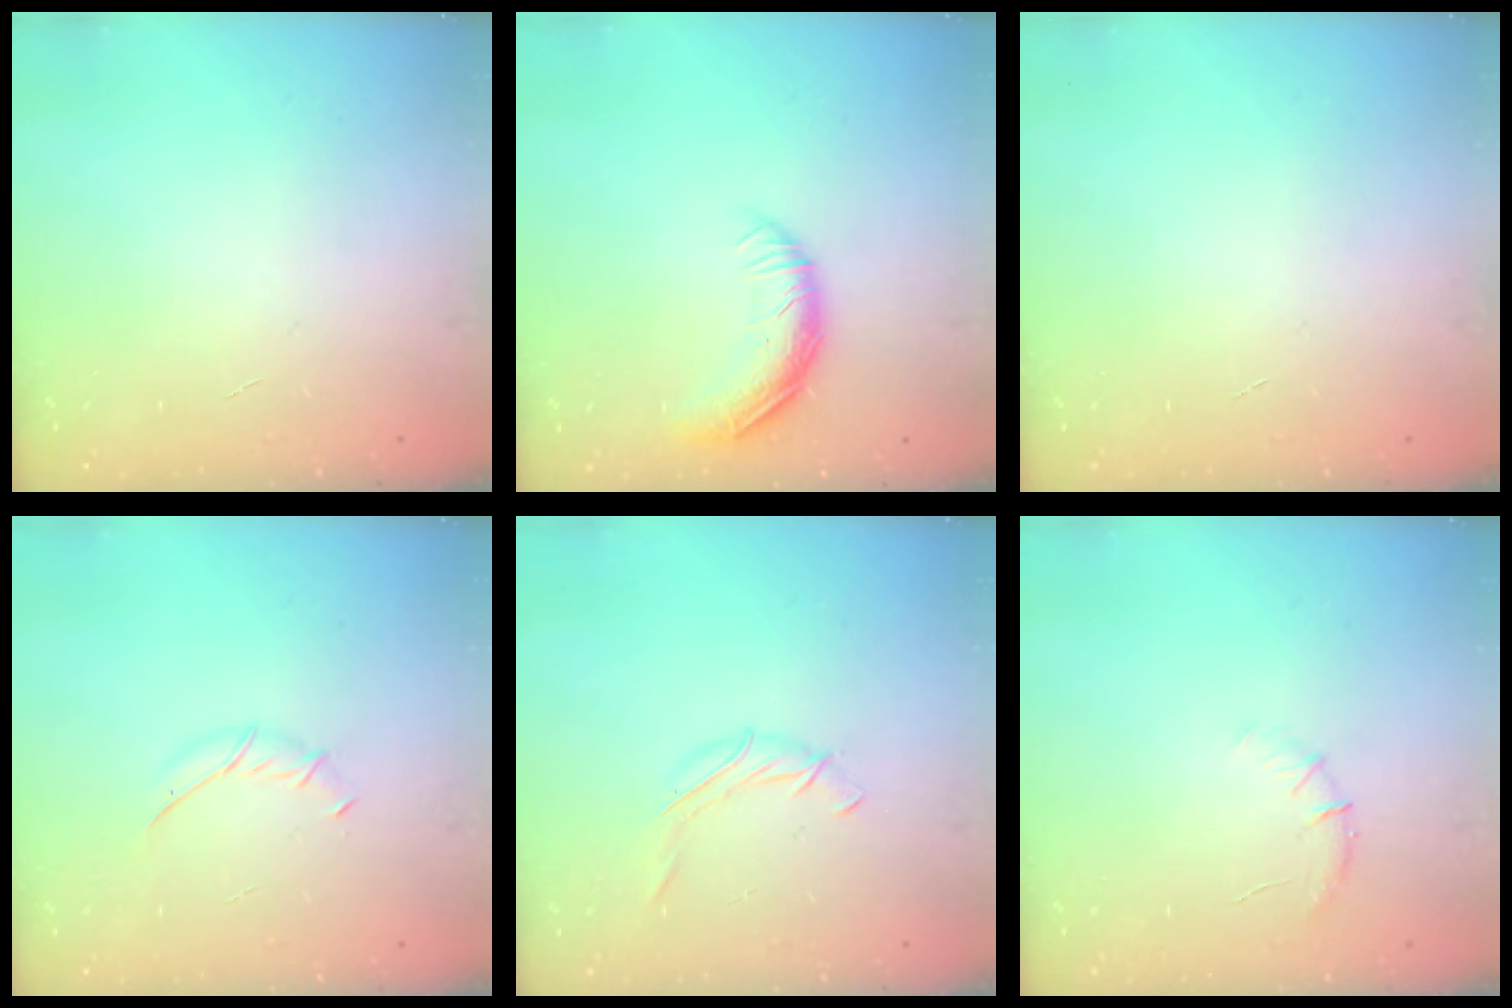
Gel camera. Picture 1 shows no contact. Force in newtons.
{"total": 10.6, "press": 10.5, "slide": 1.7}
{"total": 0.0}
{"total": 3.9, "press": 3.8, "slide": 0.7}
{"total": 7.1, "press": 7.1, "slide": 1.1}
{"total": 5.4, "press": 5.2, "slide": 1.7}